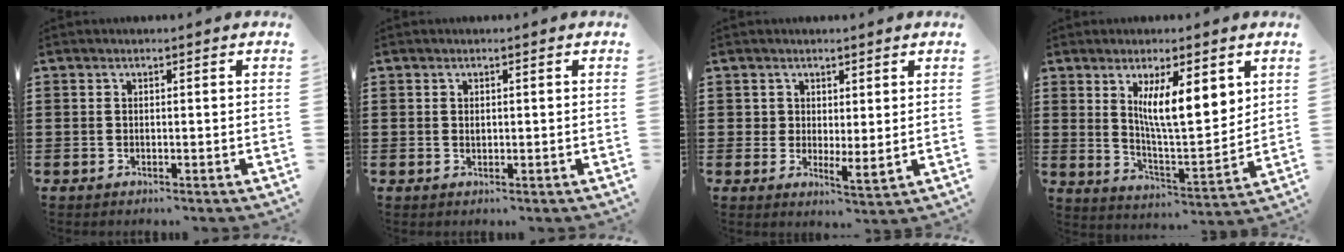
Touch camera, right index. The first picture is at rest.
{"total": 0.7, "force": [0.2, 0.5, 0.5], "torque": [-0.011, 0.001, 0.003]}
{"total": 2.6, "force": [1.2, 1.9, 1.2], "torque": [-0.031, 0.008, 0.024]}
{"total": 9.2, "force": [3.9, 2.7, 7.9], "torque": [-0.145, -0.014, 0.063]}